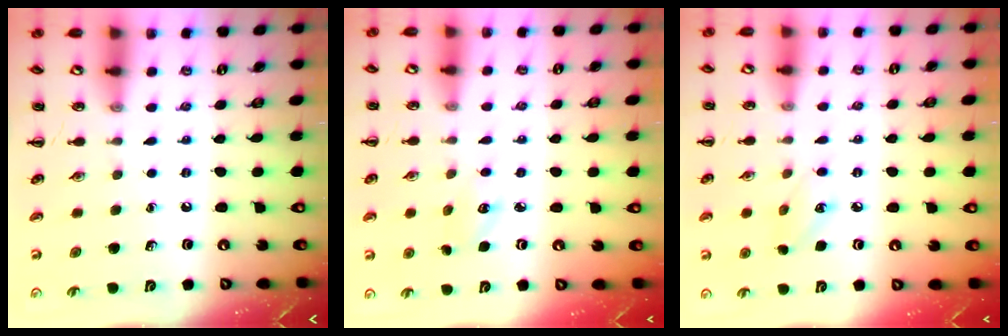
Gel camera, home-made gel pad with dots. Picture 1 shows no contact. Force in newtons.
{"total": 3.2, "press": 3.1, "slide": 0.8}
{"total": 5.8, "press": 5.5, "slide": 1.6}